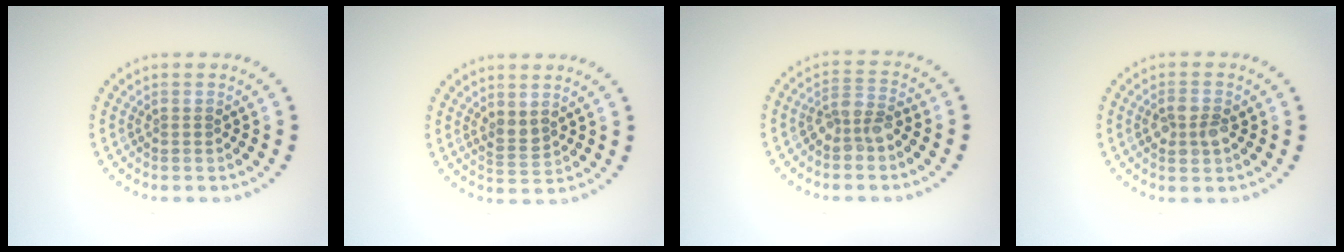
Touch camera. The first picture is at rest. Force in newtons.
{"total": 1.5, "press": 1.3, "slide": 0.7}
{"total": 2.8, "press": 2.2, "slide": 1.6}
{"total": 2.5, "press": 2.5, "slide": 0.1}